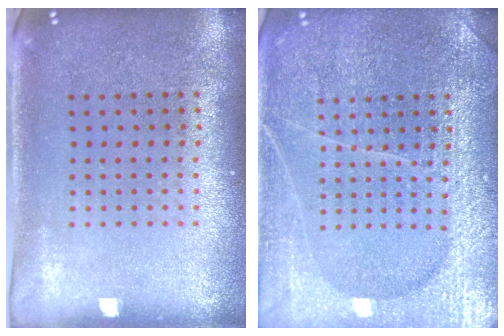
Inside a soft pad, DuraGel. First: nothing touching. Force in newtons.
{"total": 4.1, "press": 4.1, "slide": 0.5}